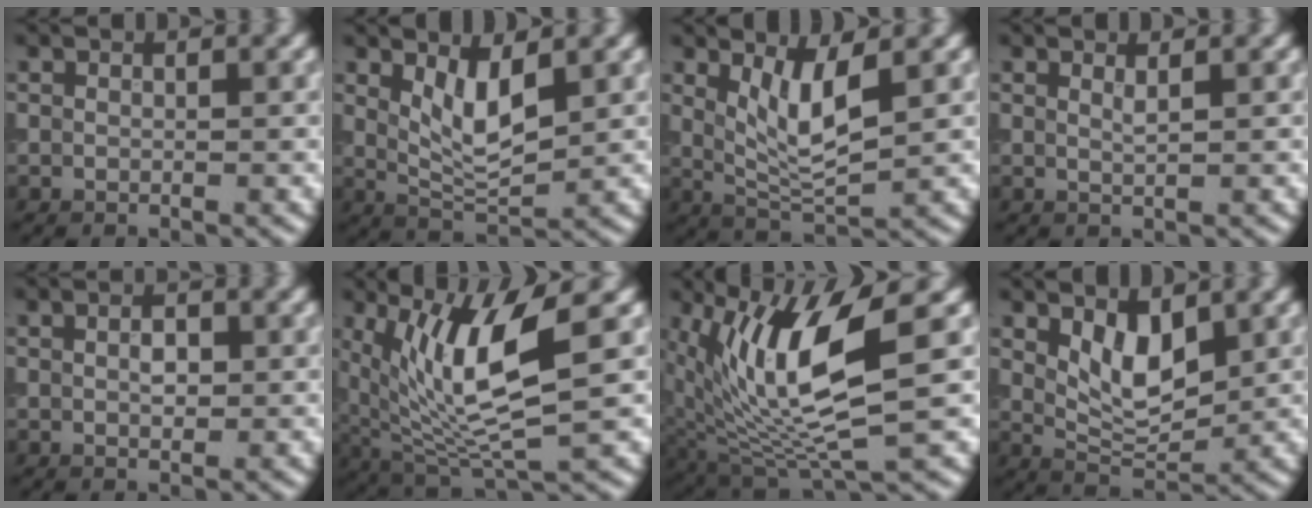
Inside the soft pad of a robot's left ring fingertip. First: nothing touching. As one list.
[{"total": 4.1, "force": [1.5, 1.4, 3.5], "torque": [-0.075, -0.011, 0.032]}, {"total": 4.4, "force": [1.5, 1.1, 4.0], "torque": [-0.081, -0.010, 0.036]}, {"total": 1.0, "force": [0.6, 0.3, 0.8], "torque": [-0.007, -0.002, 0.009]}, {"total": 1.5, "force": [0.3, 0.7, 1.2], "torque": [-0.024, 0.001, 0.006]}, {"total": 8.5, "force": [2.7, 2.2, 7.8], "torque": [-0.157, -0.008, 0.056]}, {"total": 9.8, "force": [2.6, 3.0, 9.0], "torque": [-0.182, -0.014, 0.054]}, {"total": 4.4, "force": [1.5, 2.1, 3.5], "torque": [-0.066, -0.007, 0.030]}]